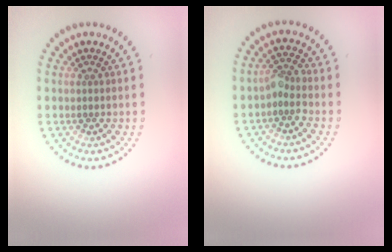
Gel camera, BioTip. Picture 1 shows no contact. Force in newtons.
{"total": 1.9, "press": 1.5, "slide": 1.1}